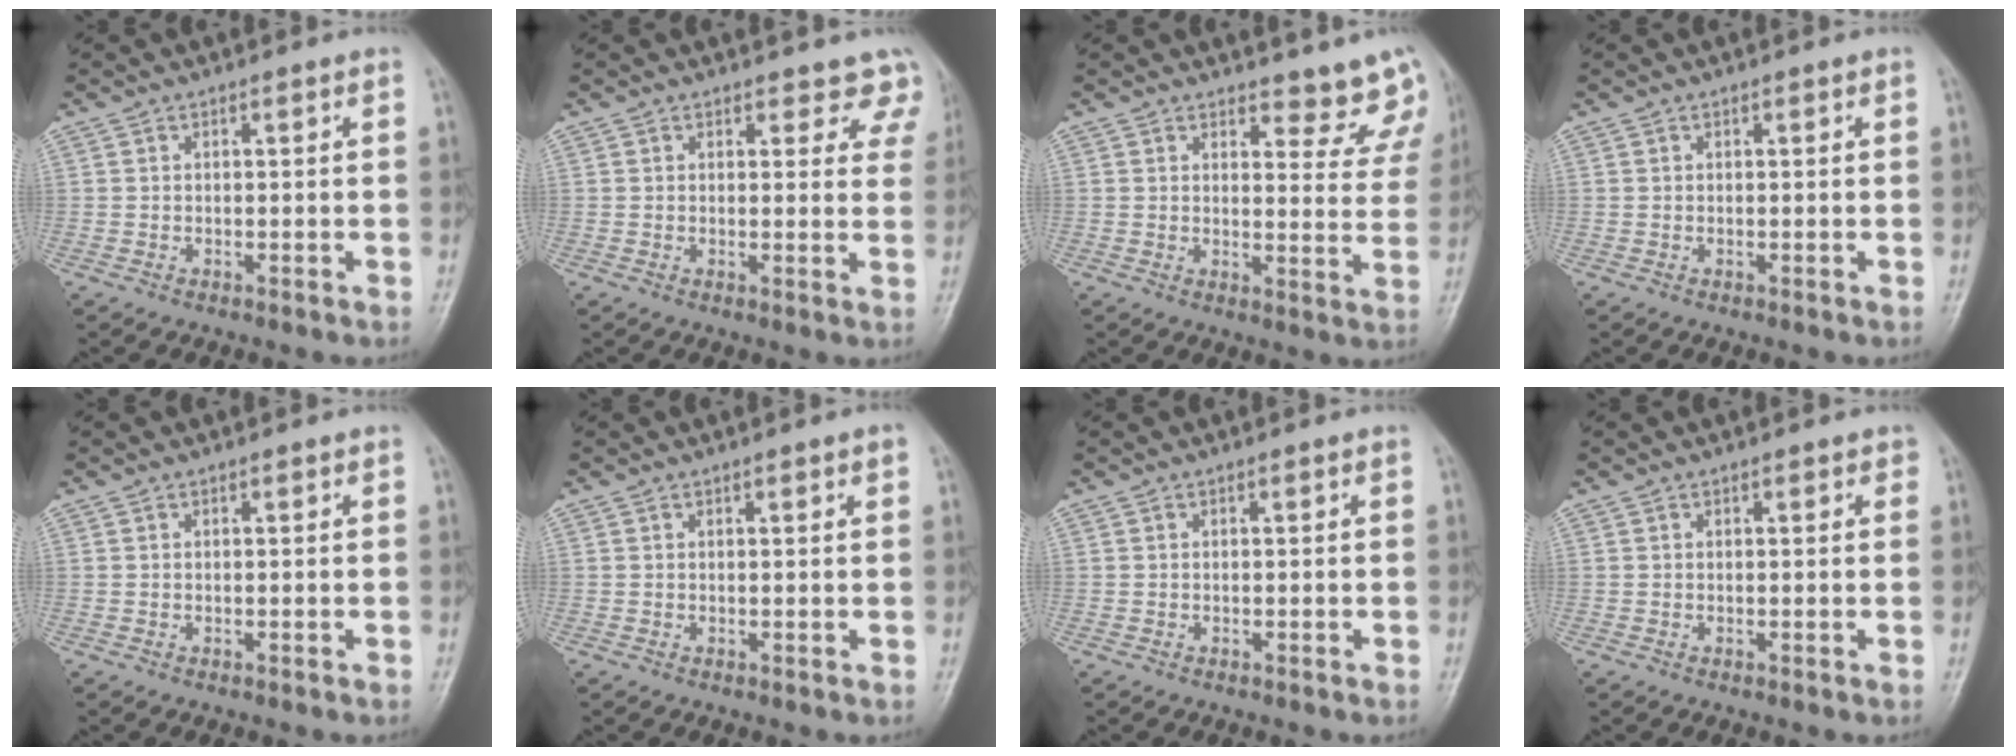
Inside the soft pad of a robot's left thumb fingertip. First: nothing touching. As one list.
[{"total": 5.7, "force": [5.0, 2.6, 0.8], "torque": [0.036, -0.024, 0.035]}, {"total": 8.5, "force": [7.9, 2.8, 1.7], "torque": [0.024, -0.058, 0.076]}, {"total": 0.0}, {"total": 0.0}, {"total": 1.3, "force": [0.7, 0.2, 1.0], "torque": [-0.015, -0.001, 0.009]}, {"total": 0.0}, {"total": 0.9, "force": [0.6, 0.5, 0.5], "torque": [-0.001, -0.001, 0.003]}]